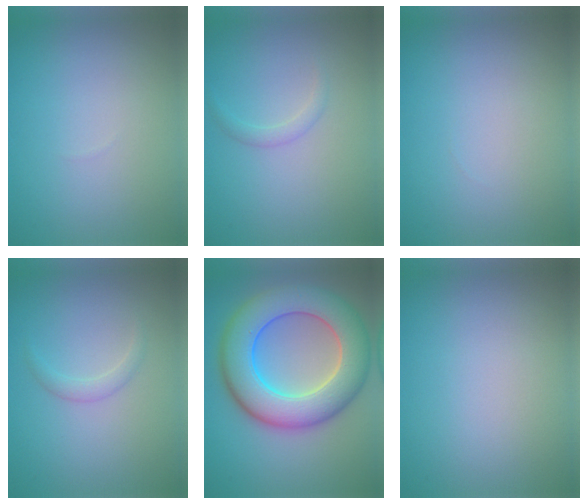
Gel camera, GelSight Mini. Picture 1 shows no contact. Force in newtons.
{"total": 1.0, "press": 1.0, "slide": 0.1}
{"total": 0.0}
{"total": 1.2, "press": 1.2, "slide": 0.1}
{"total": 10.6, "press": 10.6, "slide": 0.5}
{"total": 0.0}